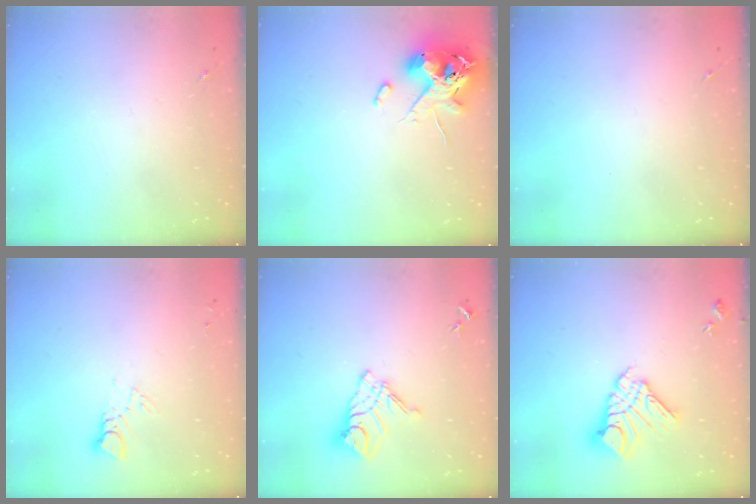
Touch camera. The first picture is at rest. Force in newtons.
{"total": 12.5, "press": 12.3, "slide": 2.0}
{"total": 0.0}
{"total": 2.9, "press": 2.9, "slide": 0.2}
{"total": 12.6, "press": 12.5, "slide": 1.3}
{"total": 14.1, "press": 14.1, "slide": 1.4}